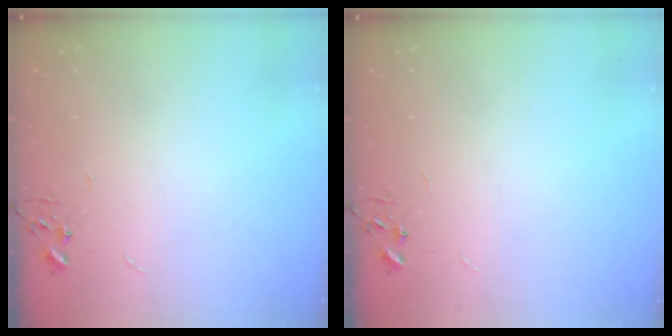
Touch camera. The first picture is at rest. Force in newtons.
{"total": 0.0}